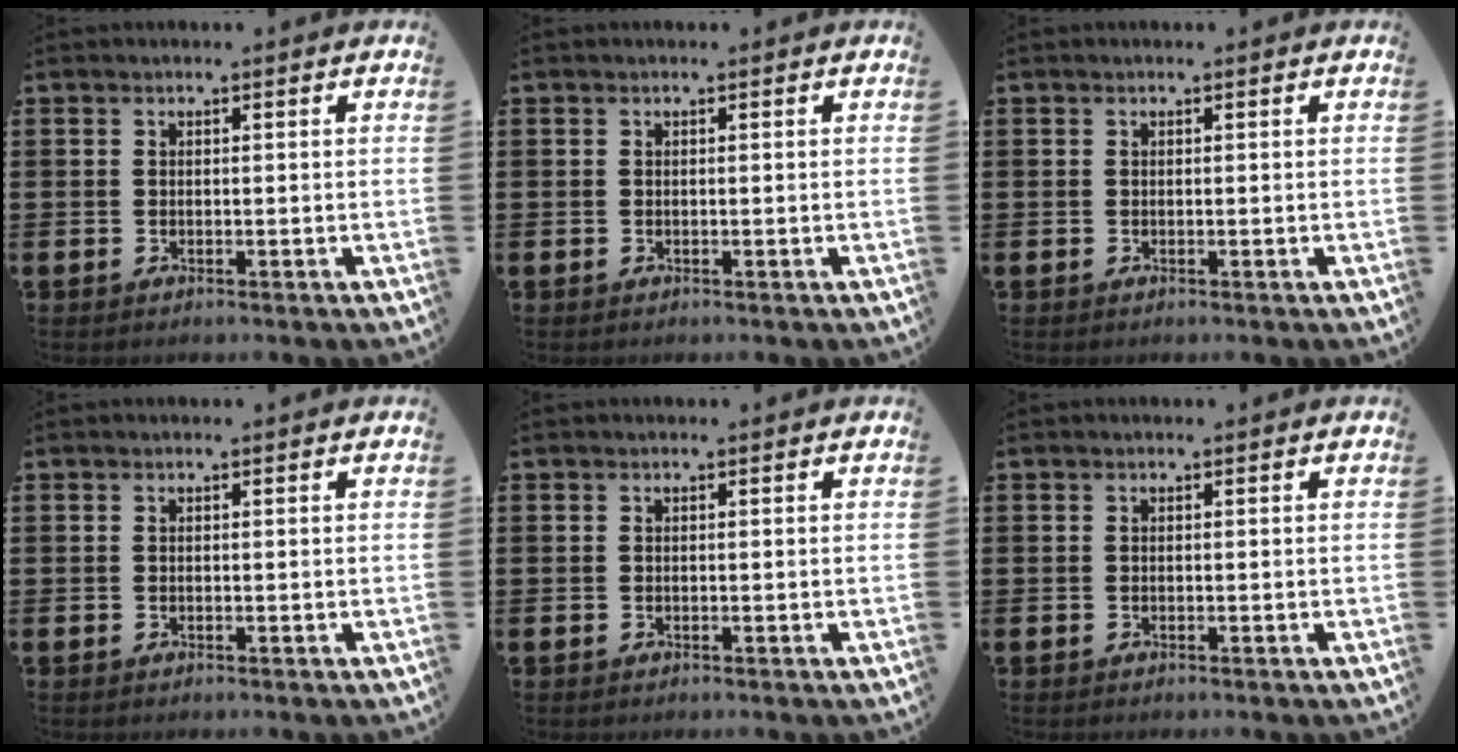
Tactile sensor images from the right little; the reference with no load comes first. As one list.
[{"total": 0.0}, {"total": 0.0}, {"total": 0.0}, {"total": 0.0}, {"total": 0.0}]